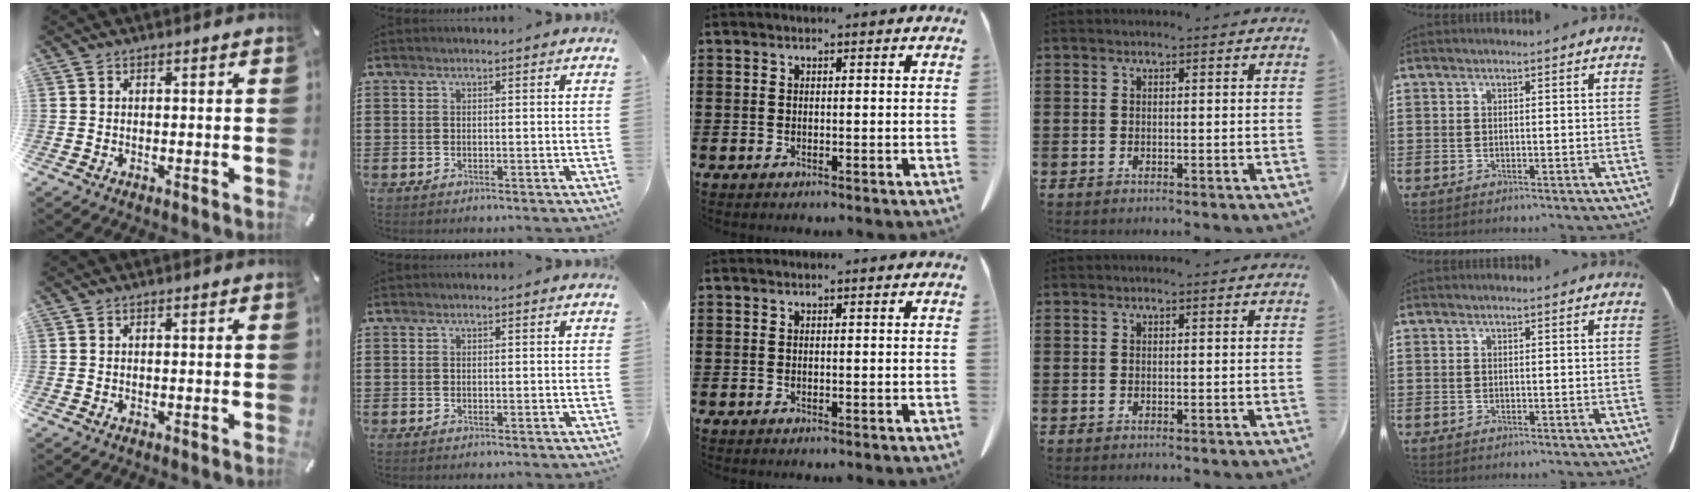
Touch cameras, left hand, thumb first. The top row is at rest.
{}